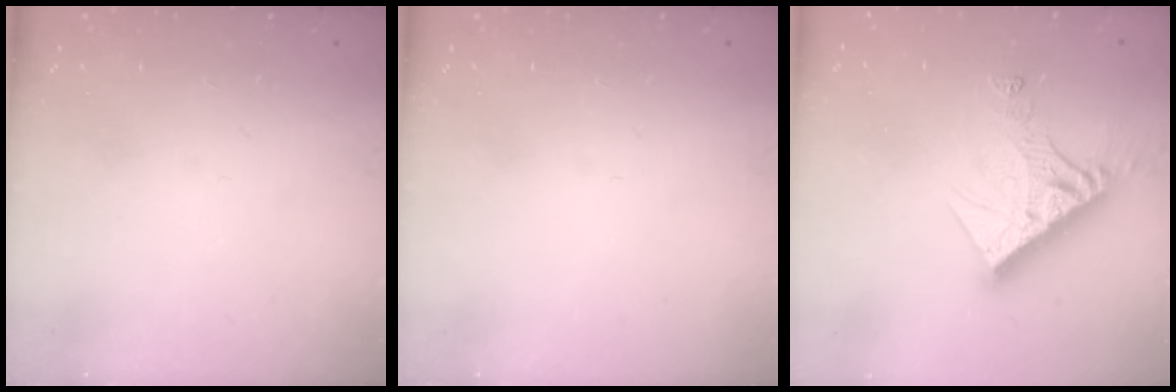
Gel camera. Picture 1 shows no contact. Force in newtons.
{"total": 0.0}
{"total": 13.2, "press": 13.1, "slide": 1.2}